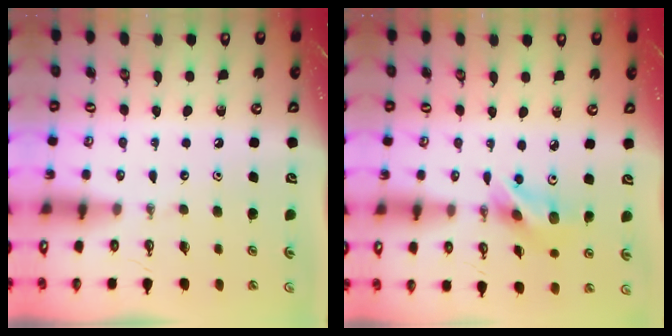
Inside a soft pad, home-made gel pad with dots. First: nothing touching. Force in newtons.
{"total": 10.7, "press": 10.1, "slide": 3.6}